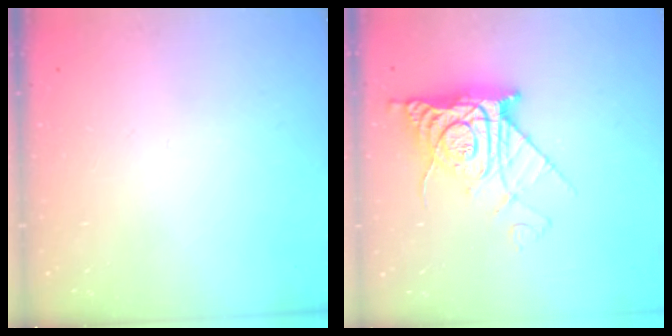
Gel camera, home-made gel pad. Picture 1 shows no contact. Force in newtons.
{"total": 11.9, "press": 11.9, "slide": 1.4}